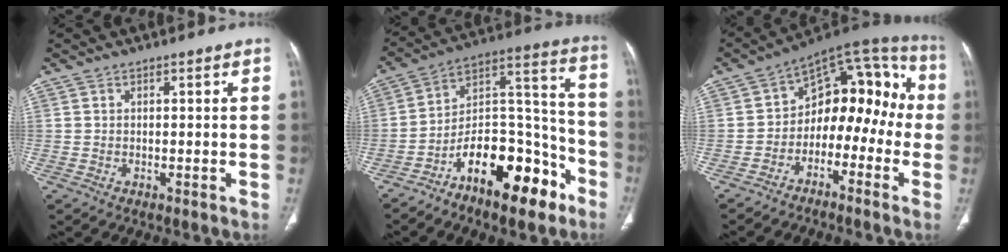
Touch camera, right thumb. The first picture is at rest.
{"total": 19.4, "force": [-11.3, 8.6, 13.1], "torque": [-0.174, 0.107, -0.187]}
{"total": 15.3, "force": [-4.2, 10.4, 10.4], "torque": [-0.086, 0.093, -0.075]}